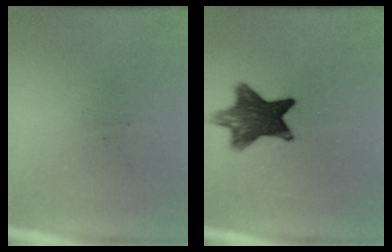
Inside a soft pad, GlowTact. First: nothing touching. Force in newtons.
{"total": 10.0}